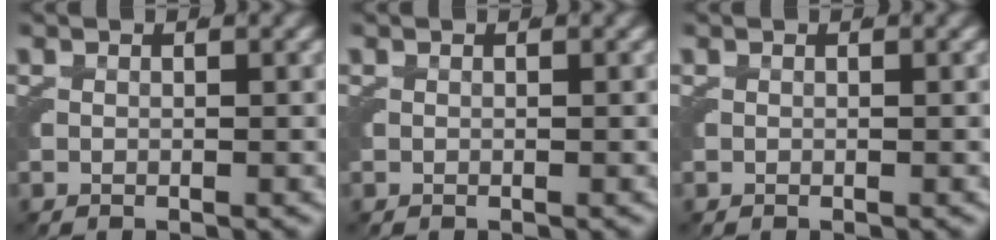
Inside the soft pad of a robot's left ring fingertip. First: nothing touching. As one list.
[{"total": 0.0}, {"total": 0.0}]